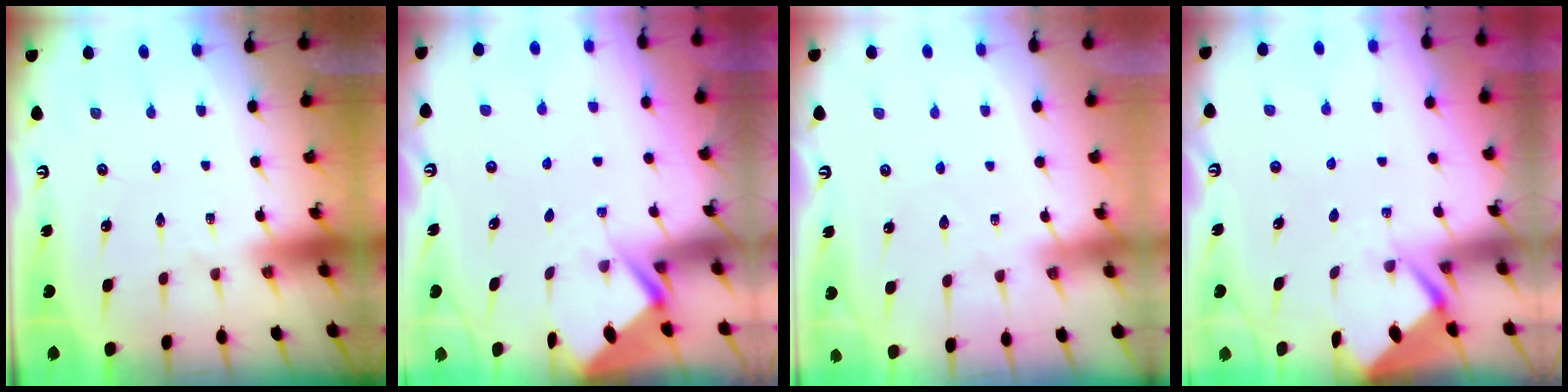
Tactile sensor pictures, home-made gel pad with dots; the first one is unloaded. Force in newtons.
{"total": 2.8, "press": 2.8, "slide": 0.4}
{"total": 2.4, "press": 2.4, "slide": 0.5}
{"total": 2.6, "press": 2.6, "slide": 0.4}